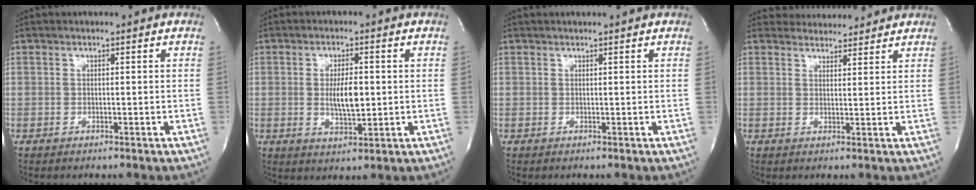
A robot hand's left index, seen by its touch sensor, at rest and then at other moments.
{"total": 5.4, "force": [0.1, 1.6, 5.2], "torque": [-0.094, -0.007, 0.006]}
{"total": 1.5, "force": [1.4, -0.2, 0.6], "torque": [-0.010, 0.009, 0.021]}
{"total": 5.7, "force": [5.6, 1.4, 0.3], "torque": [-0.003, 0.012, 0.073]}